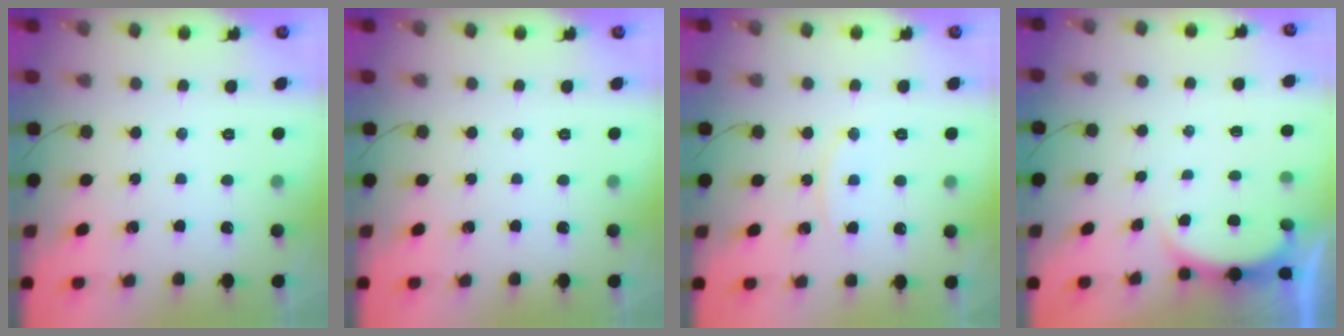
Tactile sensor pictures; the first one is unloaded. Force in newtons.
{"total": 0.0}
{"total": 7.8, "press": 7.8, "slide": 0.4}
{"total": 2.6, "press": 2.6, "slide": 0.6}